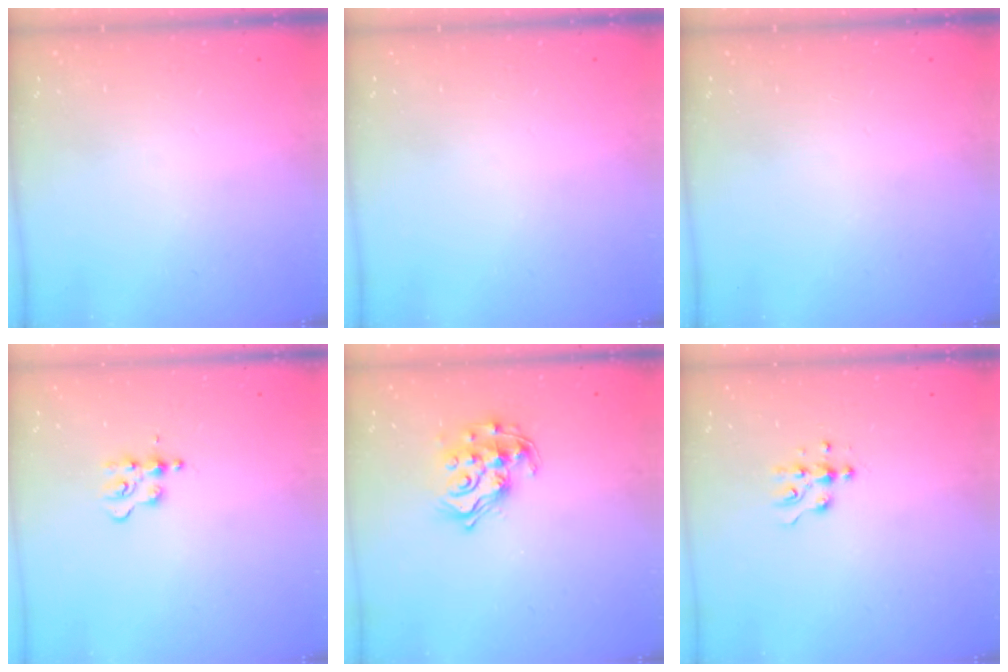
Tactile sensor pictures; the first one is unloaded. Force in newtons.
{"total": 0.0}
{"total": 0.0}
{"total": 3.6, "press": 3.6, "slide": 0.5}
{"total": 14.5, "press": 14.4, "slide": 1.2}
{"total": 6.4, "press": 6.3, "slide": 0.6}